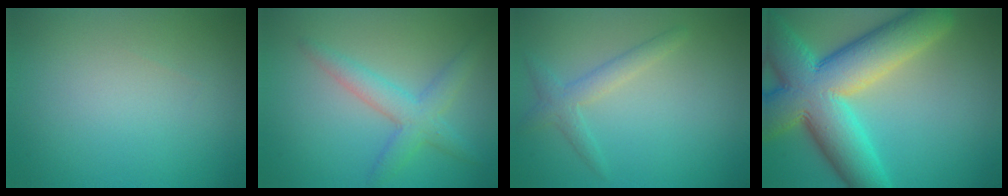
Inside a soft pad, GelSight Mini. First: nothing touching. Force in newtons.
{"total": 3.6, "press": 3.6, "slide": 0.0}
{"total": 2.2, "press": 2.2, "slide": 0.1}
{"total": 13.5, "press": 13.5, "slide": 0.6}